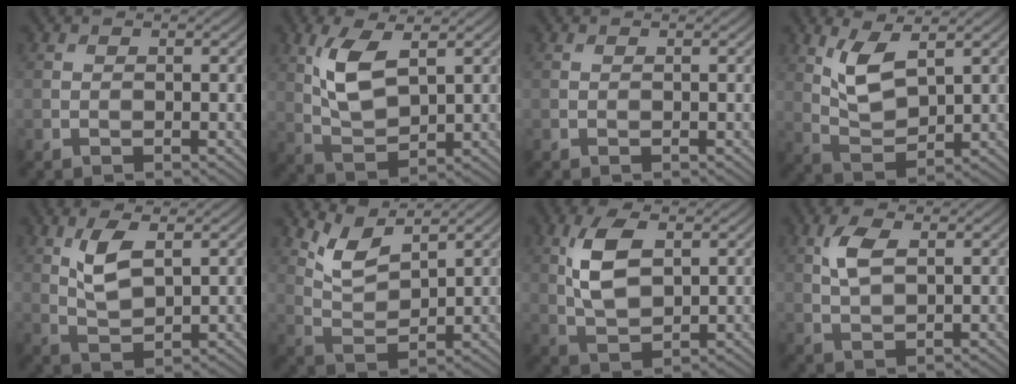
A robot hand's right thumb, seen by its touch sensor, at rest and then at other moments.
{"total": 7.2, "force": [2.6, 3.2, 5.9], "torque": [-0.132, -0.002, 0.055]}
{"total": 0.0}
{"total": 6.2, "force": [2.9, 2.6, 4.8], "torque": [-0.108, -0.007, 0.062]}
{"total": 5.2, "force": [2.1, 2.1, 4.2], "torque": [-0.099, -0.003, 0.043]}
{"total": 5.3, "force": [3.9, 1.7, 3.2], "torque": [-0.082, -0.008, 0.085]}
{"total": 7.2, "force": [2.1, 3.6, 5.9], "torque": [-0.131, 0.004, 0.043]}
{"total": 4.1, "force": [1.5, 1.9, 3.3], "torque": [-0.079, 0.005, 0.032]}